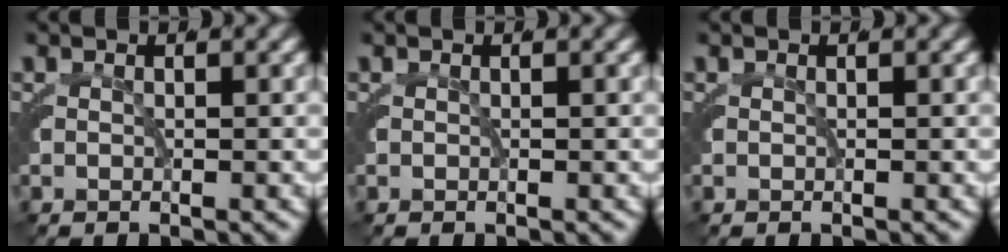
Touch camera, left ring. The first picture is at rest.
{"total": 0.0}
{"total": 0.0}